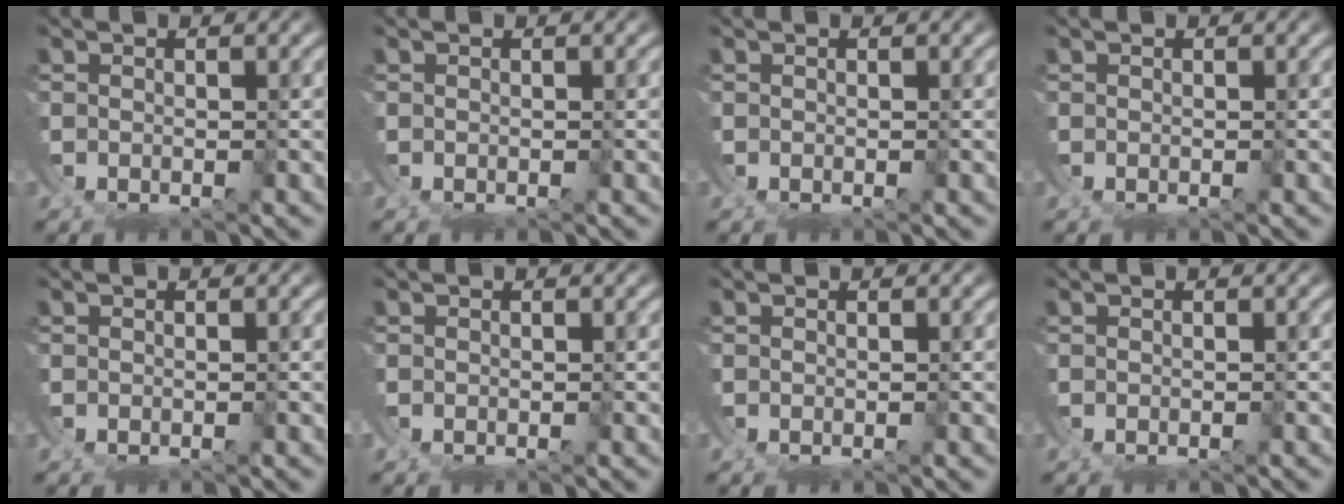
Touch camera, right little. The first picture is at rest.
{"total": 0.0}
{"total": 0.0}
{"total": 0.0}
{"total": 0.0}
{"total": 0.6, "force": [-0.2, 0.6, 0.1], "torque": [-0.010, -0.001, -0.004]}
{"total": 0.0}
{"total": 0.0}